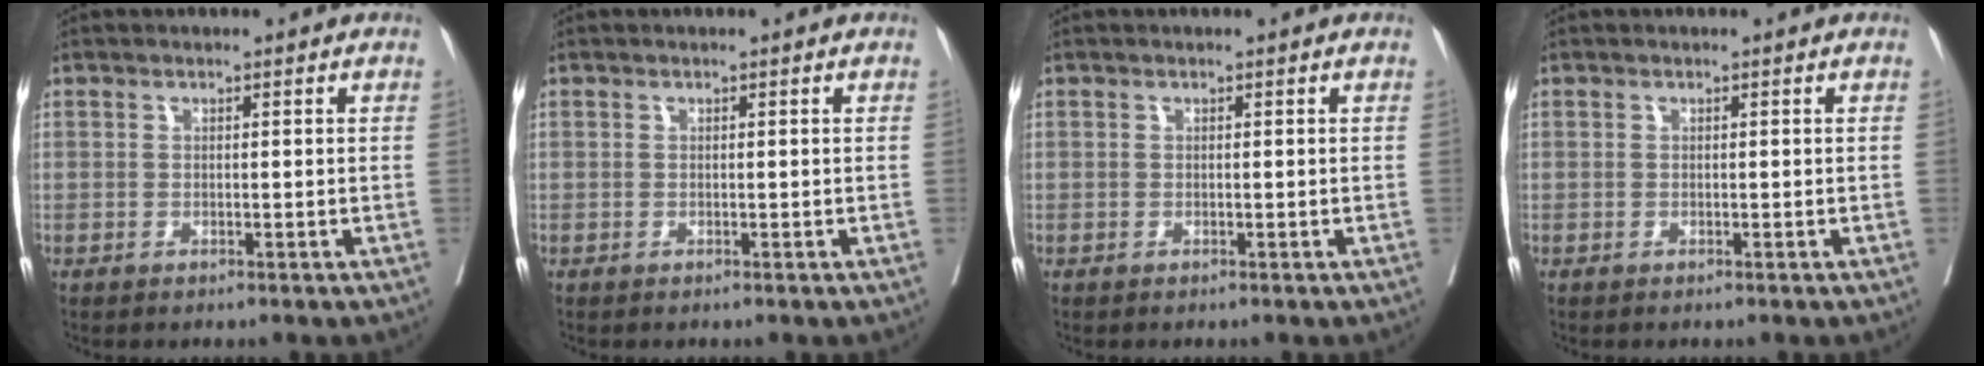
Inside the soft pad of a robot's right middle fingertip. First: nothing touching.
{"total": 0.0}
{"total": 0.0}
{"total": 0.0}